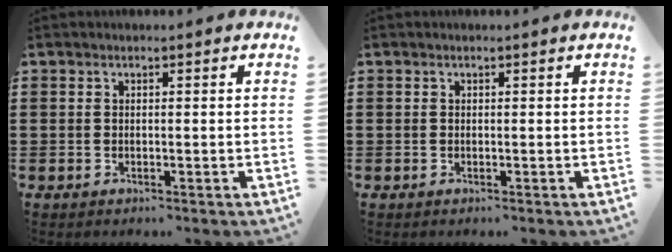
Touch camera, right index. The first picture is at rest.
{"total": 0.0}